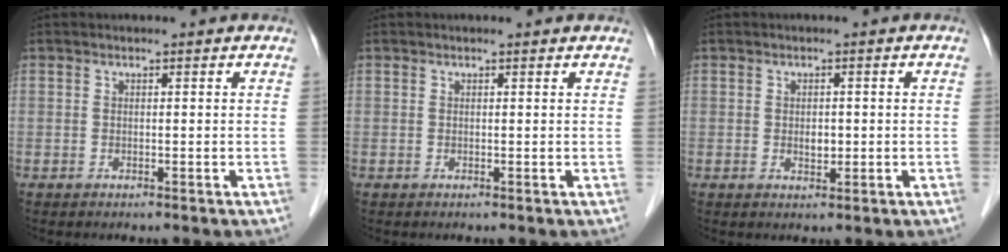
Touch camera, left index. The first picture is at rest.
{"total": 1.8, "force": [1.8, 0.2, 0.4], "torque": [-0.011, 0.007, 0.015]}
{"total": 1.7, "force": [-0.2, 1.1, 1.3], "torque": [-0.021, -0.004, -0.001]}